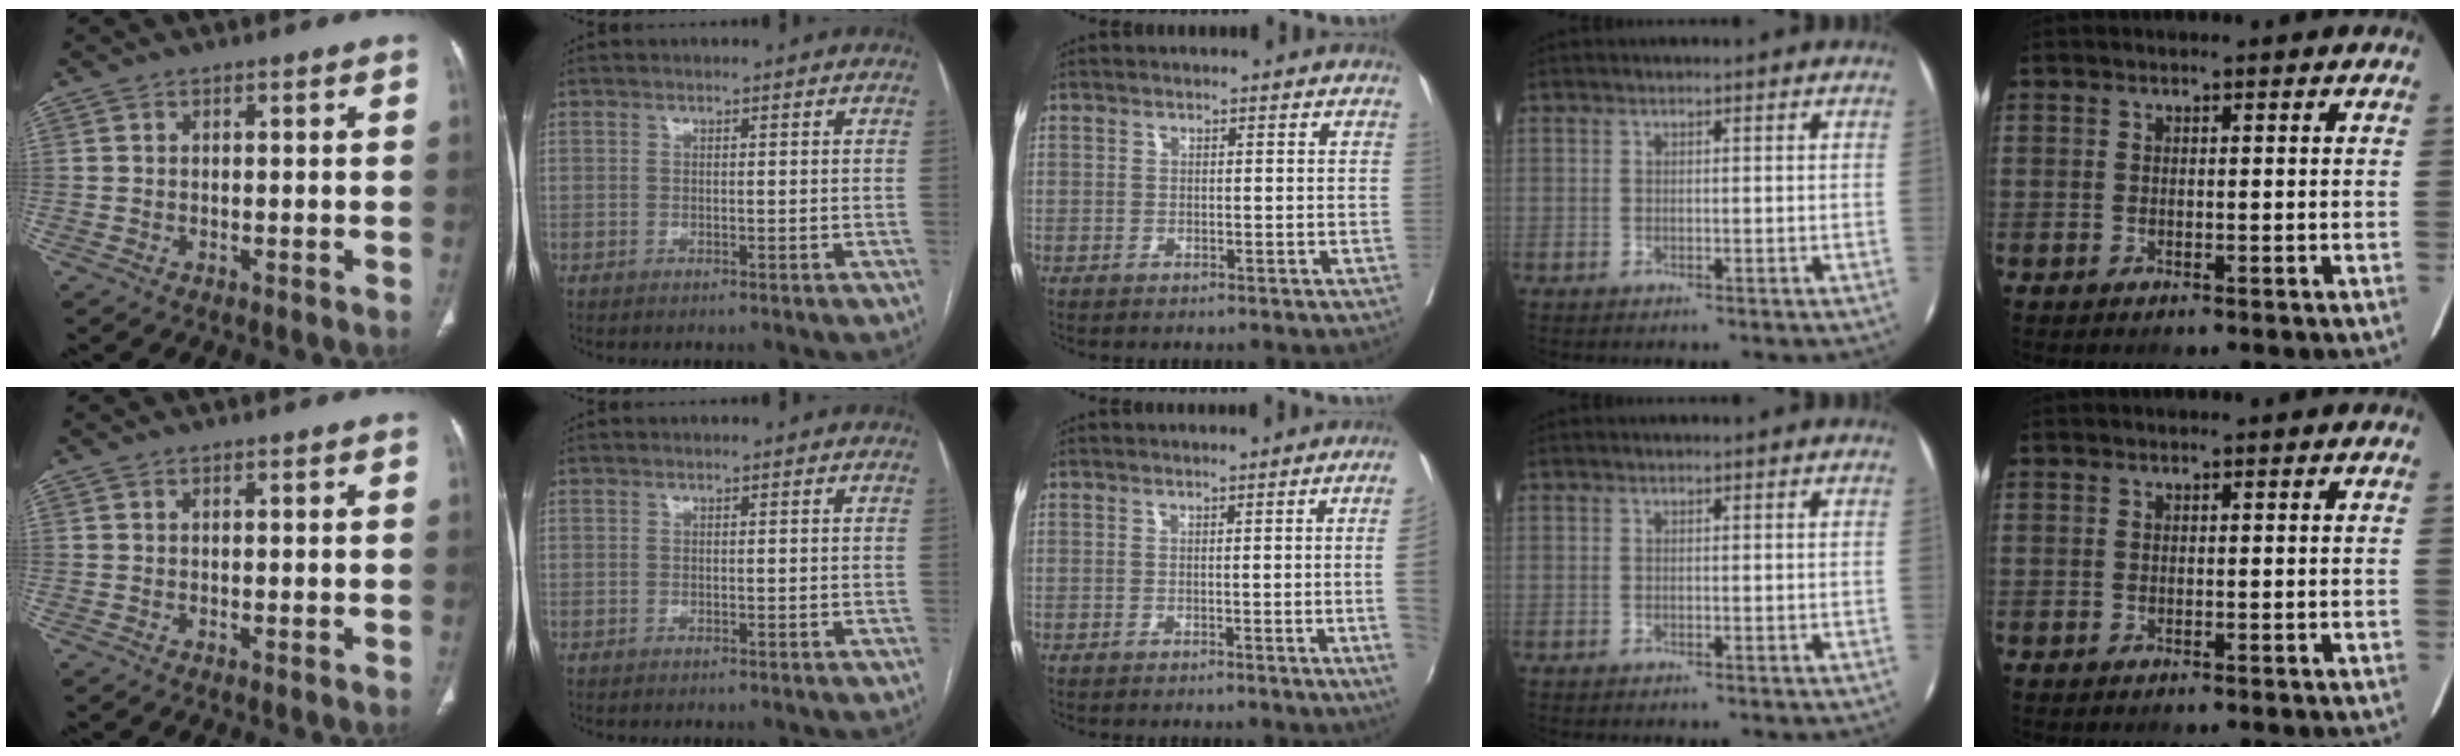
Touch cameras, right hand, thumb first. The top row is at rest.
{"middle": {"total": 6.4, "force": [-0.9, -2.0, 5.9], "torque": [-0.057, -0.012, -0.013]}}